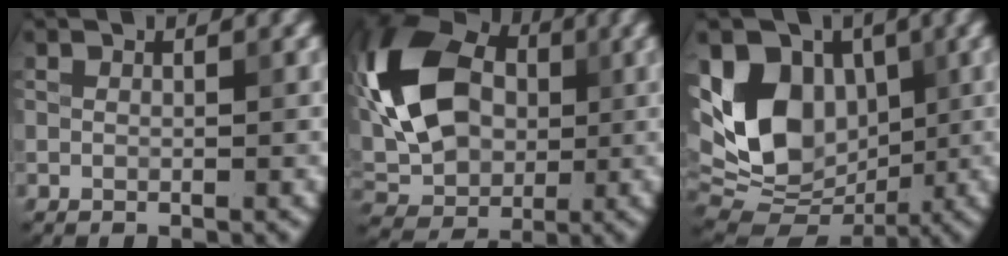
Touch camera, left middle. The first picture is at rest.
{"total": 13.2, "force": [2.0, 9.3, 9.1], "torque": [-0.207, 0.023, 0.023]}
{"total": 10.7, "force": [1.0, 7.9, 7.2], "torque": [-0.137, 0.000, 0.012]}